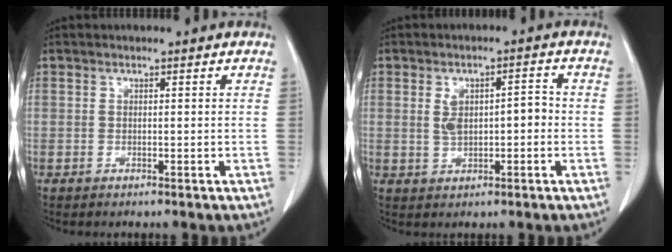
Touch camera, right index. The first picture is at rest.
{"total": 4.9, "force": [0.0, 2.3, 4.3], "torque": [-0.079, 0.018, 0.008]}